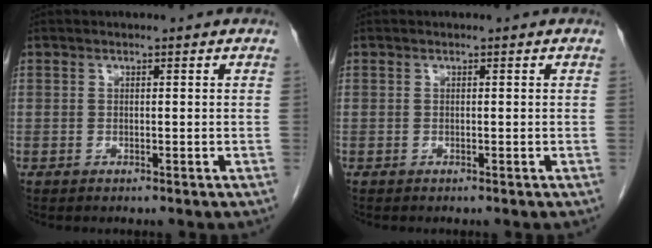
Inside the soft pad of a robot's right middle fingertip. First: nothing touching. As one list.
[{"total": 0.0}]